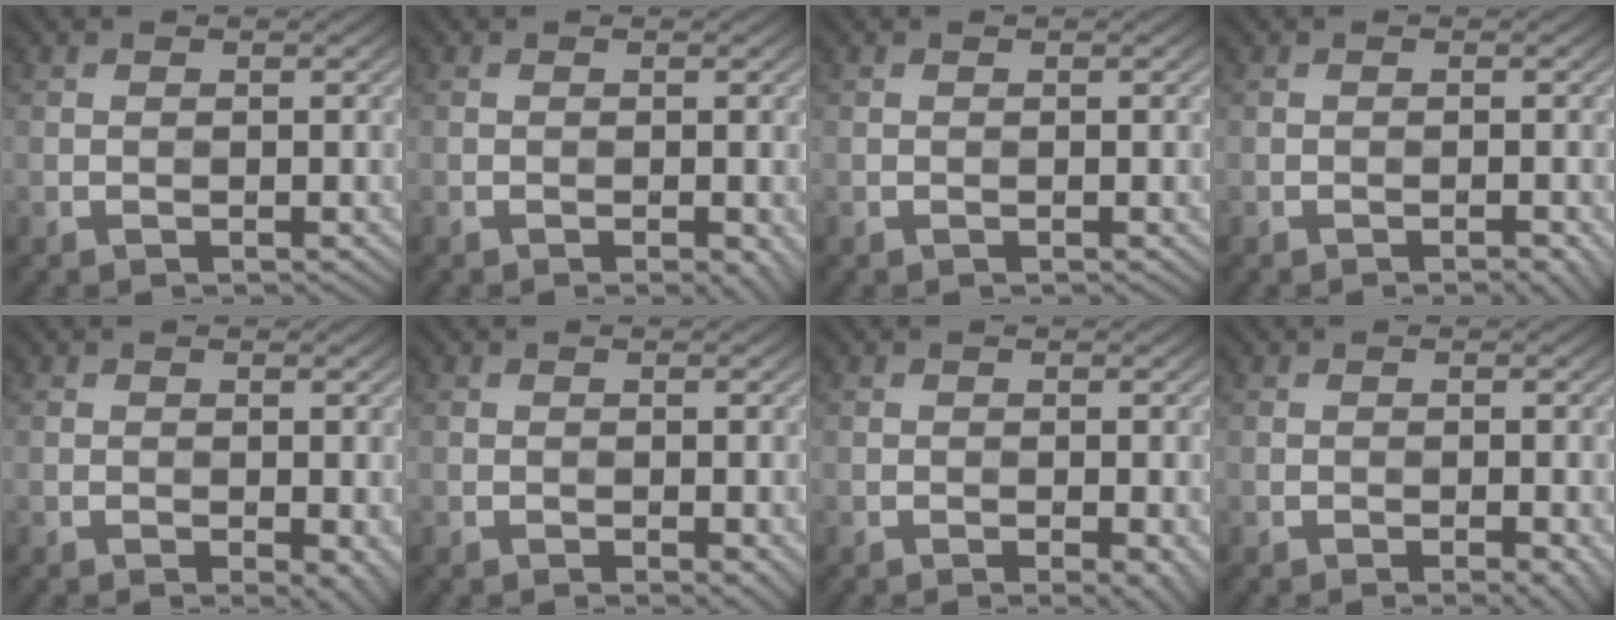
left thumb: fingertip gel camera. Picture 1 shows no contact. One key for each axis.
{"total": 1.3, "fx": -0.5, "fy": 0.3, "fz": 1.2, "tx": -0.016, "ty": -0.002, "tz": -0.007}
{"total": 0.0}
{"total": 1.3, "fx": -0.8, "fy": 0.2, "fz": 1.0, "tx": -0.012, "ty": 0.002, "tz": -0.011}
{"total": 2.3, "fx": -0.8, "fy": 1.1, "fz": 1.9, "tx": -0.022, "ty": -0.008, "tz": -0.007}
{"total": 1.2, "fx": -0.3, "fy": 0.4, "fz": 1.1, "tx": -0.017, "ty": -0.006, "tz": -0.005}
{"total": 1.7, "fx": -0.6, "fy": 0.4, "fz": 1.6, "tx": -0.022, "ty": -0.004, "tz": -0.007}
{"total": 1.4, "fx": -0.6, "fy": 0.2, "fz": 1.3, "tx": -0.017, "ty": -0.002, "tz": -0.009}